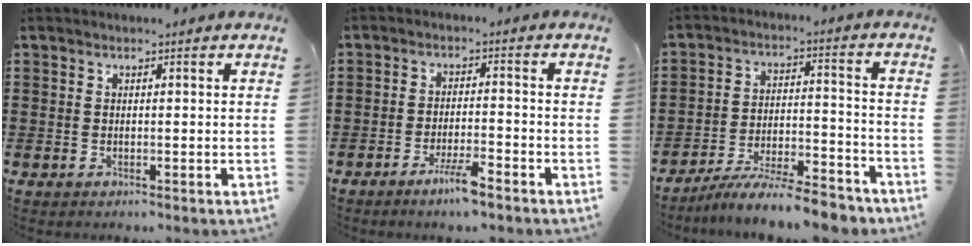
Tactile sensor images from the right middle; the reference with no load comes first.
{"total": 4.1, "force": [-2.9, 0.4, 2.9], "torque": [-0.053, -0.001, -0.050]}
{"total": 8.5, "force": [-7.9, 0.4, 3.1], "torque": [-0.047, 0.012, -0.150]}